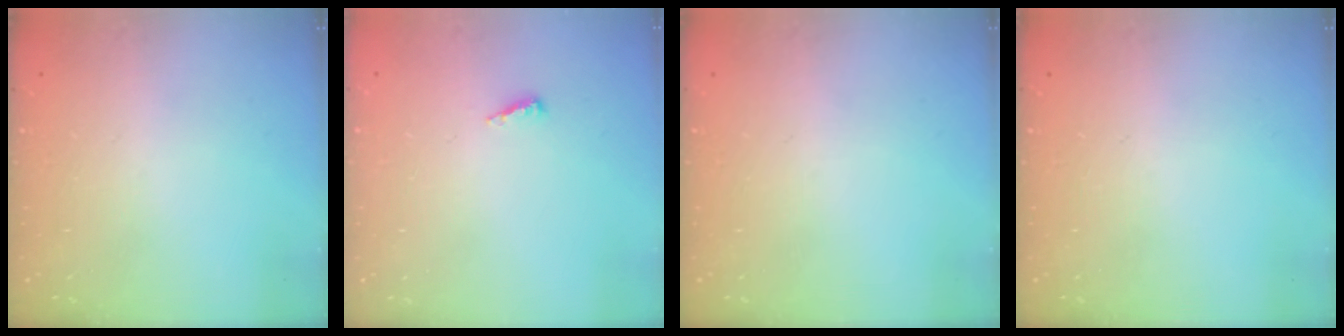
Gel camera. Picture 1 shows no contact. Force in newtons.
{"total": 2.5, "press": 2.5, "slide": 0.2}
{"total": 0.0}
{"total": 0.0}